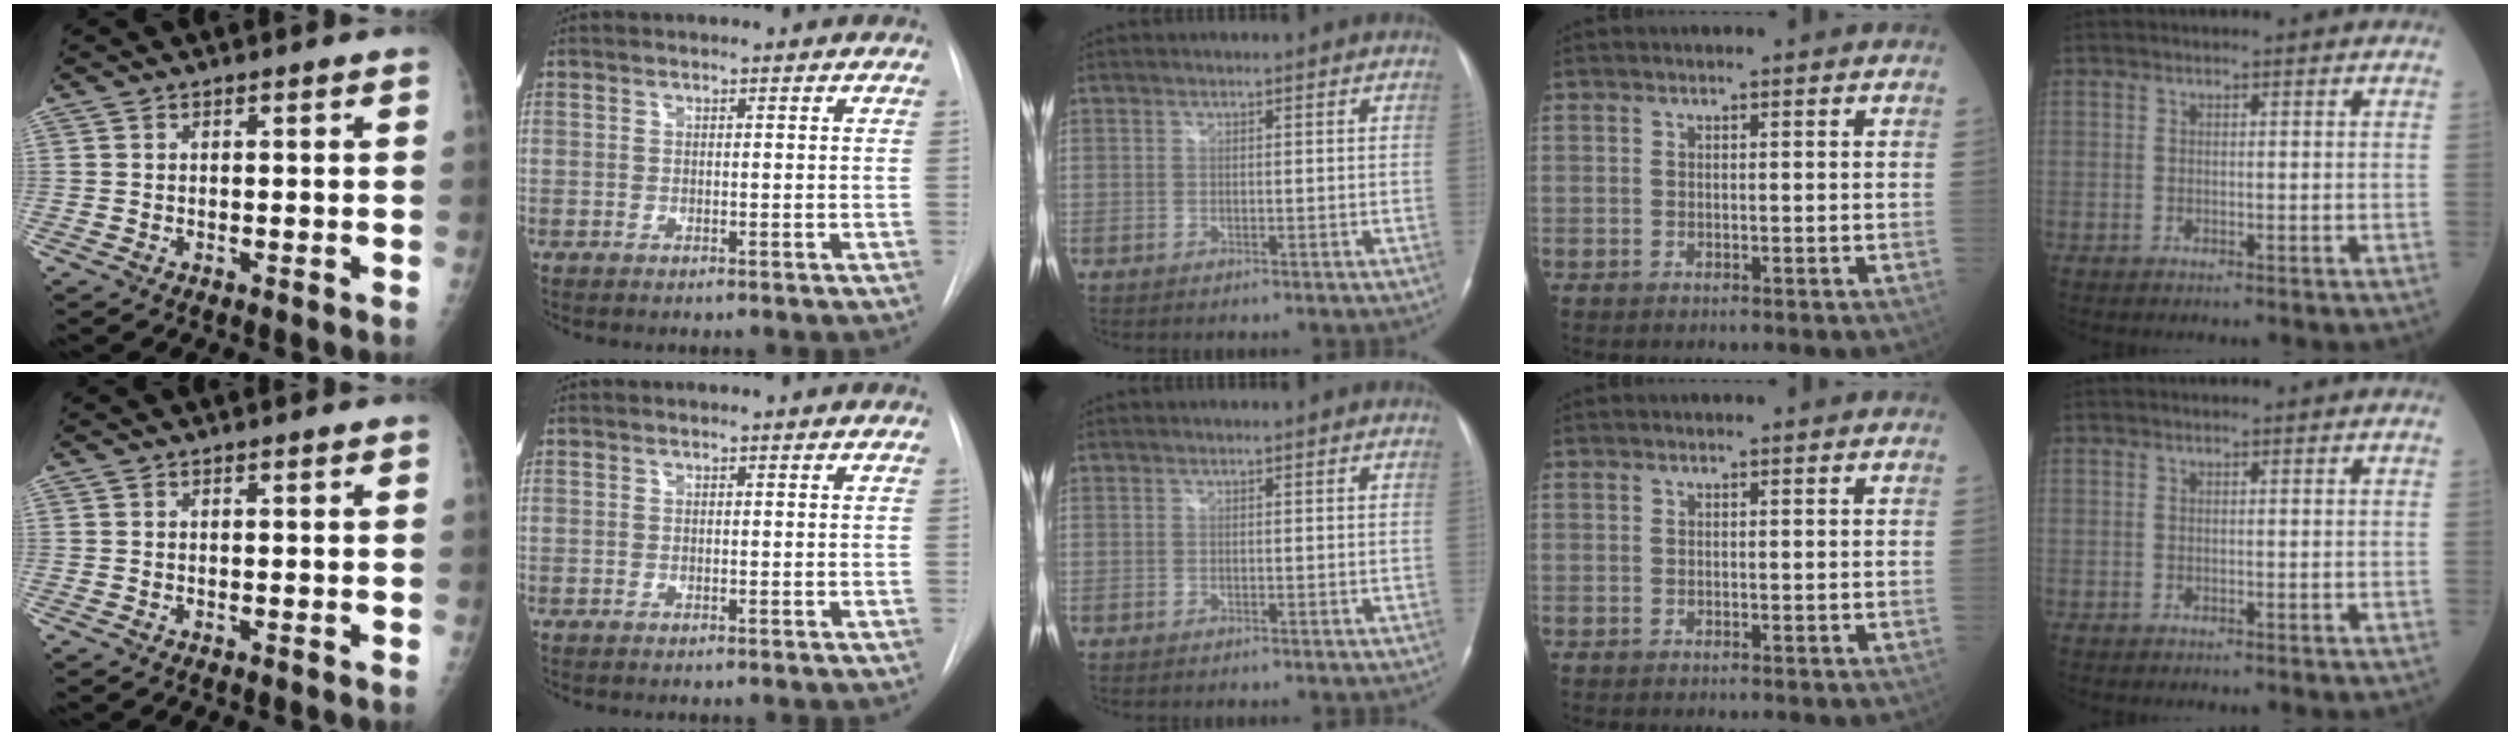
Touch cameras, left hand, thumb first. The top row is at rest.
{}